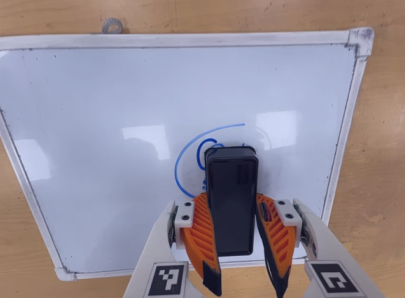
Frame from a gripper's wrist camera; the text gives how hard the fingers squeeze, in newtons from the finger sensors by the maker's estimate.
{"total": 11.9, "left": 11.6, "right": 12.2}